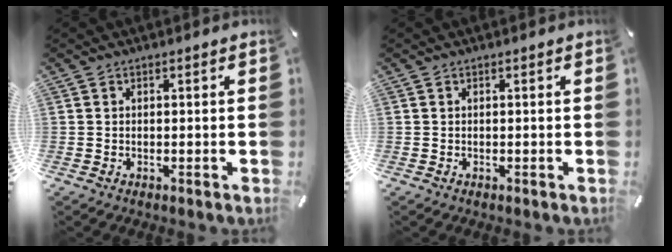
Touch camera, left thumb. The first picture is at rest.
{"total": 0.0}